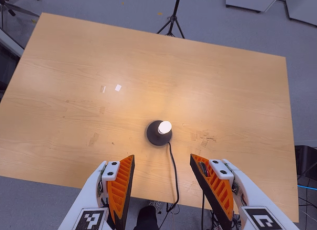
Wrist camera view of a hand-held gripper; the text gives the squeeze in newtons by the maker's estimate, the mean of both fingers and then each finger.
{"total": 0.0}